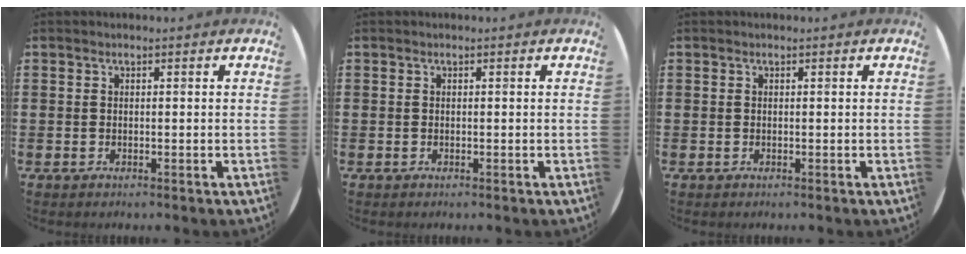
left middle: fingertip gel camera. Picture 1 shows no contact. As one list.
[{"total": 0.0}, {"total": 0.0}]